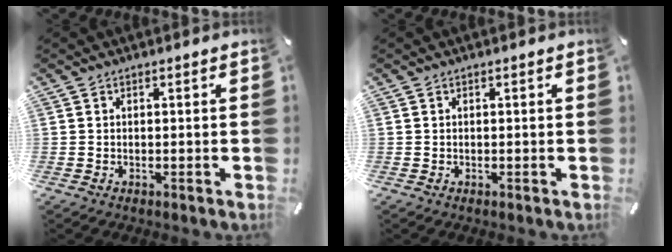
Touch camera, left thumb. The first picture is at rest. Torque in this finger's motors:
{"motor_torque": [0.00, 0.00, -0.03, 0.06, 0.00]}